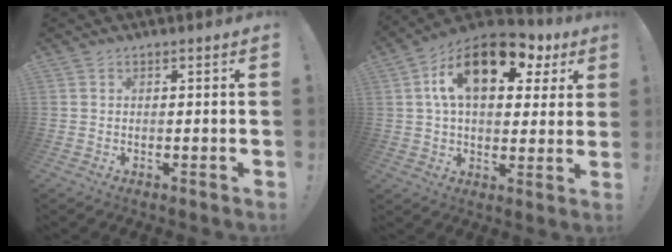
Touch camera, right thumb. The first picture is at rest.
{"total": 18.8, "force": [7.8, 9.7, 14.1], "torque": [-0.225, -0.025, 0.131]}